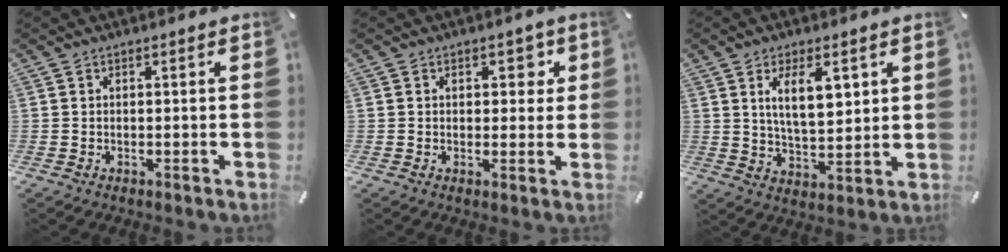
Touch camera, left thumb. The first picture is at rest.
{"total": 3.7, "force": [1.1, 2.8, 2.2], "torque": [-0.008, -0.006, 0.007]}
{"total": 9.6, "force": [4.1, 4.5, 7.5], "torque": [-0.118, -0.012, 0.065]}